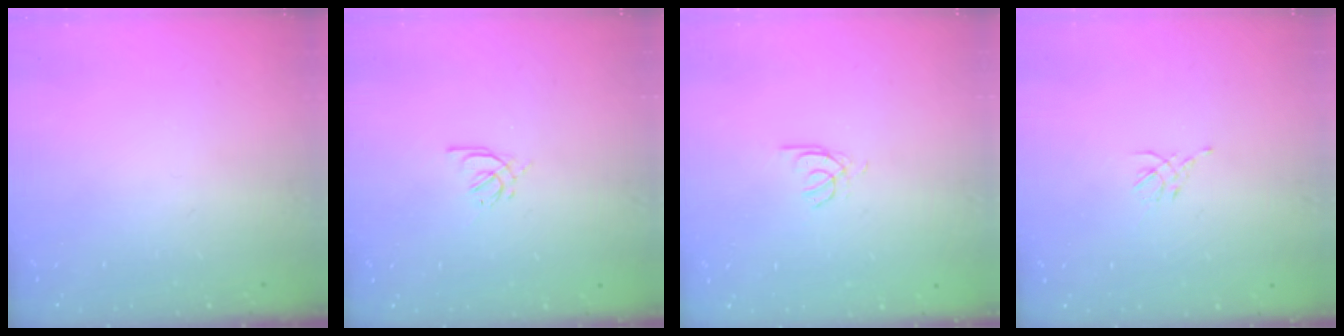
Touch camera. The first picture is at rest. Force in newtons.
{"total": 2.9, "press": 2.8, "slide": 0.8}
{"total": 2.4, "press": 2.3, "slide": 0.4}
{"total": 1.5, "press": 1.4, "slide": 0.6}